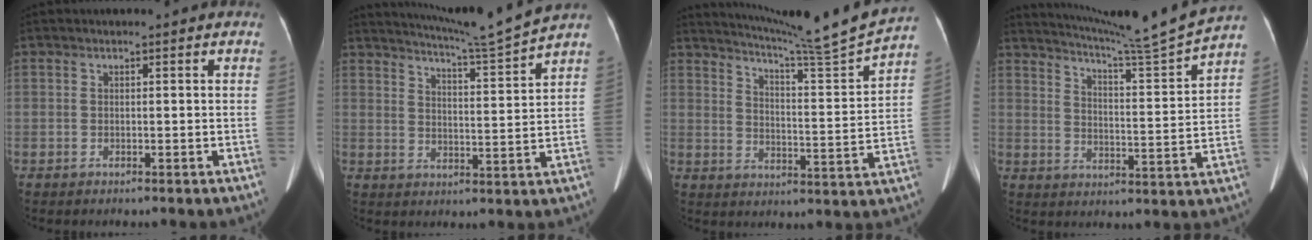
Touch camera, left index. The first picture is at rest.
{"total": 10.1, "force": [9.4, -3.1, 2.4], "torque": [-0.053, -0.043, 0.147]}
{"total": 16.1, "force": [15.0, -3.4, 4.9], "torque": [-0.086, -0.065, 0.210]}
{"total": 14.5, "force": [13.4, -3.5, 4.1], "torque": [-0.076, -0.057, 0.197]}